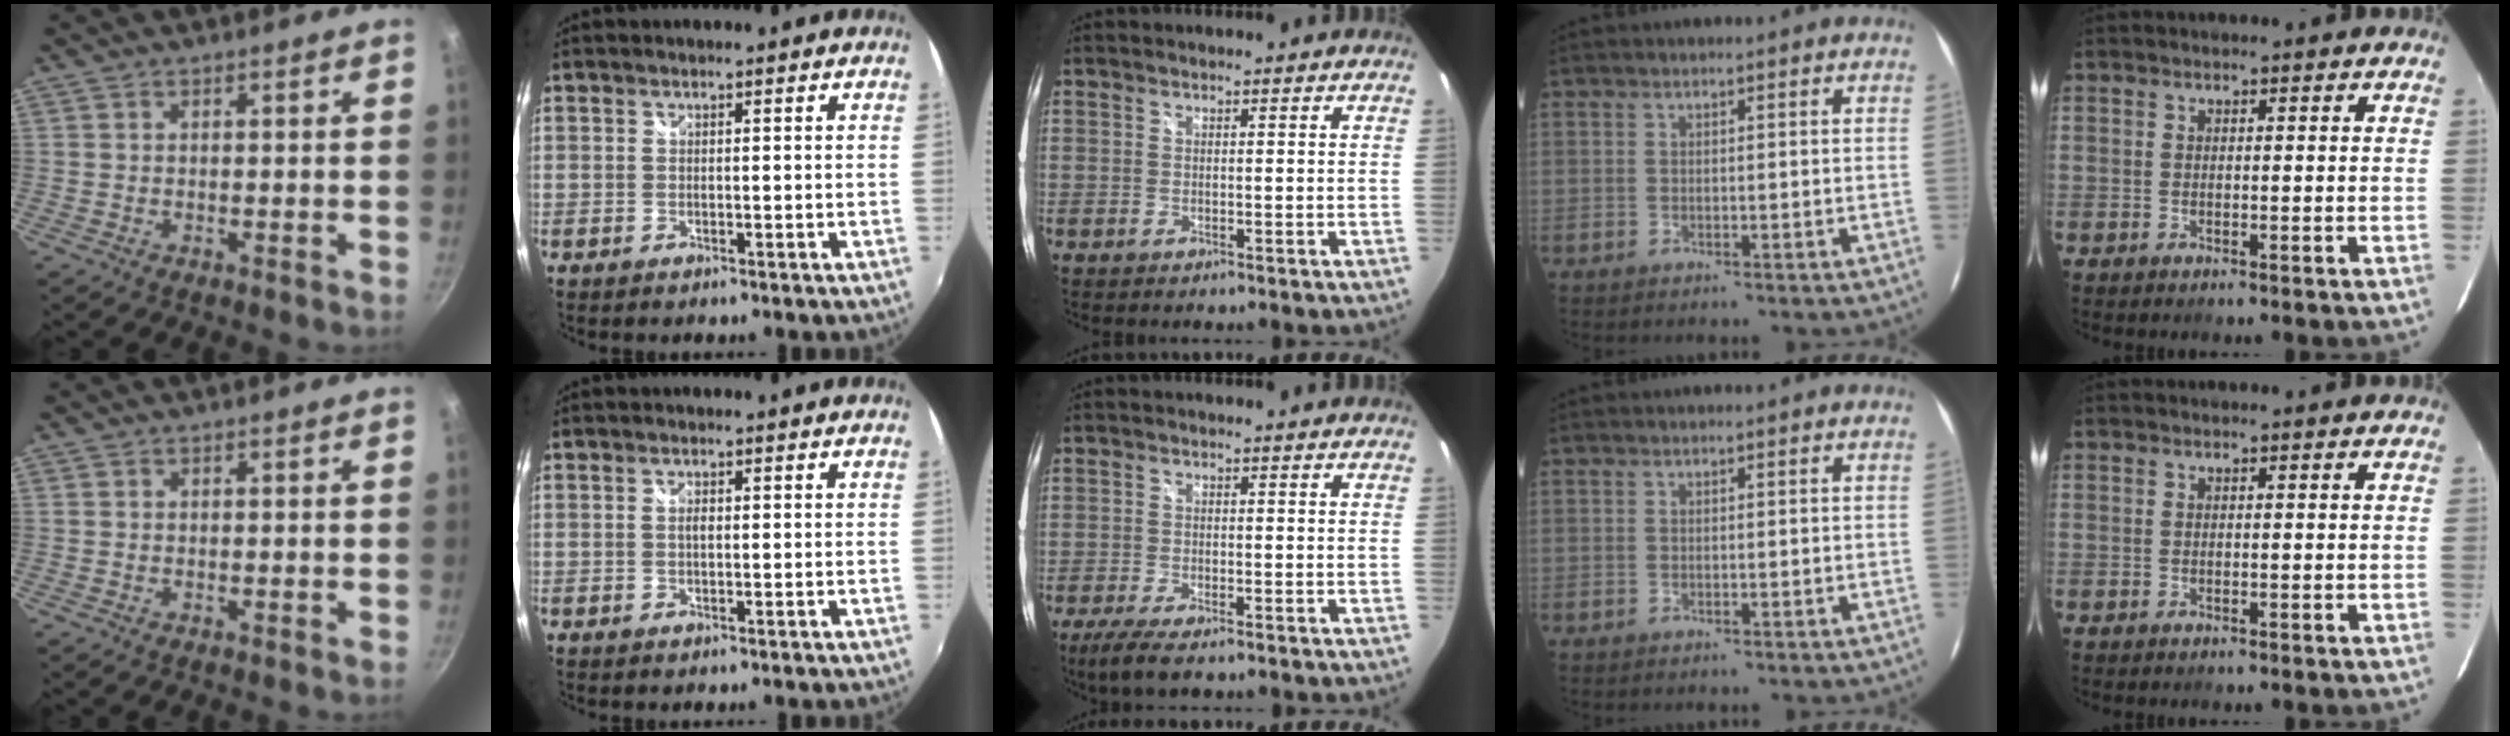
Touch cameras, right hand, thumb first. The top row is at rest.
{"index": {"total": 1.1, "force": [0.1, 0.5, 1.0], "torque": [-0.018, 0.002, -0.001]}, "middle": {"total": 5.2, "force": [-3.8, 0.9, 3.4], "torque": [-0.085, -0.022, -0.070]}}